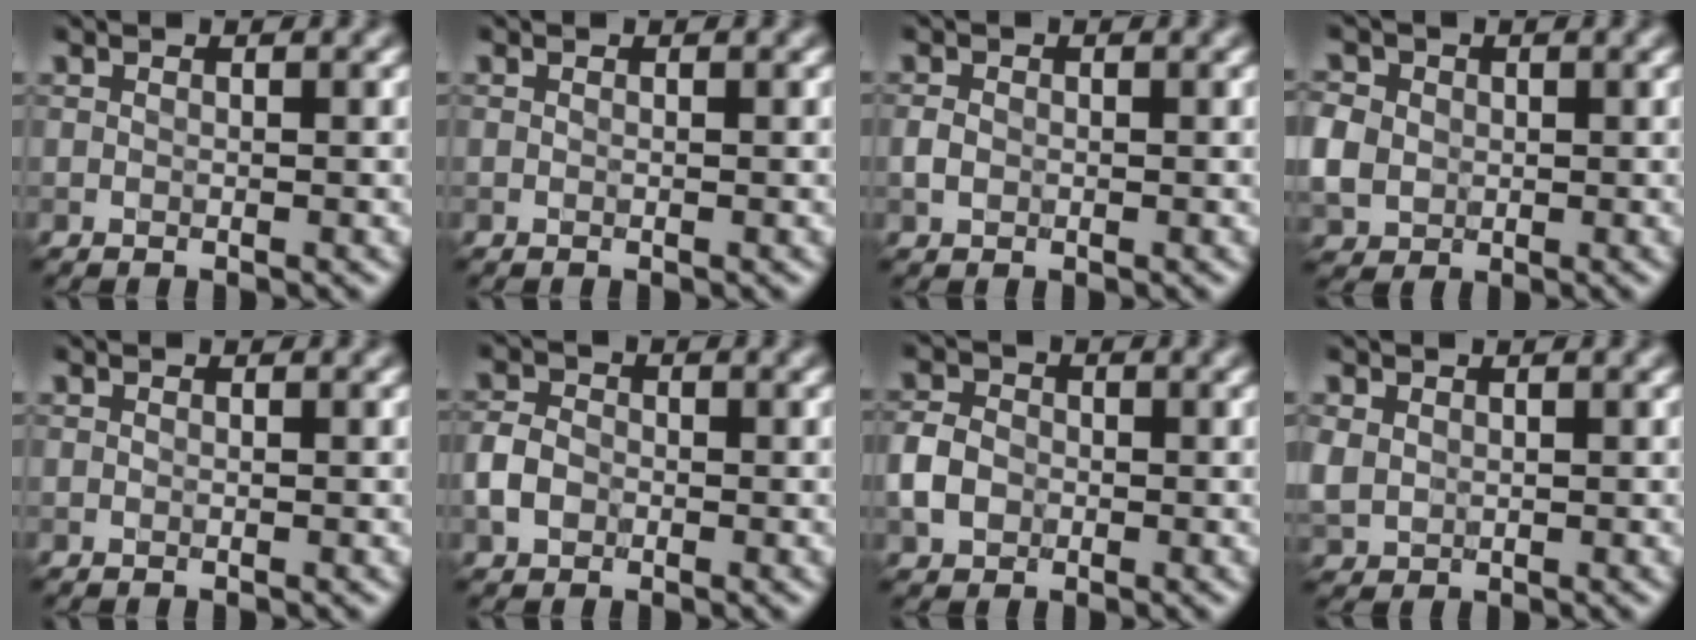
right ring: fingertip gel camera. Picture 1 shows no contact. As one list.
[{"total": 0.0}, {"total": 1.0, "force": [-0.4, 0.8, 0.5], "torque": [-0.008, -0.003, -0.008]}, {"total": 4.4, "force": [0.2, 4.0, 1.9], "torque": [-0.055, 0.017, 0.000]}, {"total": 0.0}, {"total": 2.5, "force": [-1.1, 2.0, 1.2], "torque": [-0.022, -0.001, -0.025]}, {"total": 2.9, "force": [-1.0, 2.4, 1.4], "torque": [-0.026, 0.000, -0.023]}, {"total": 1.7, "force": [0.4, 1.5, 0.8], "torque": [-0.022, -0.002, 0.014]}]